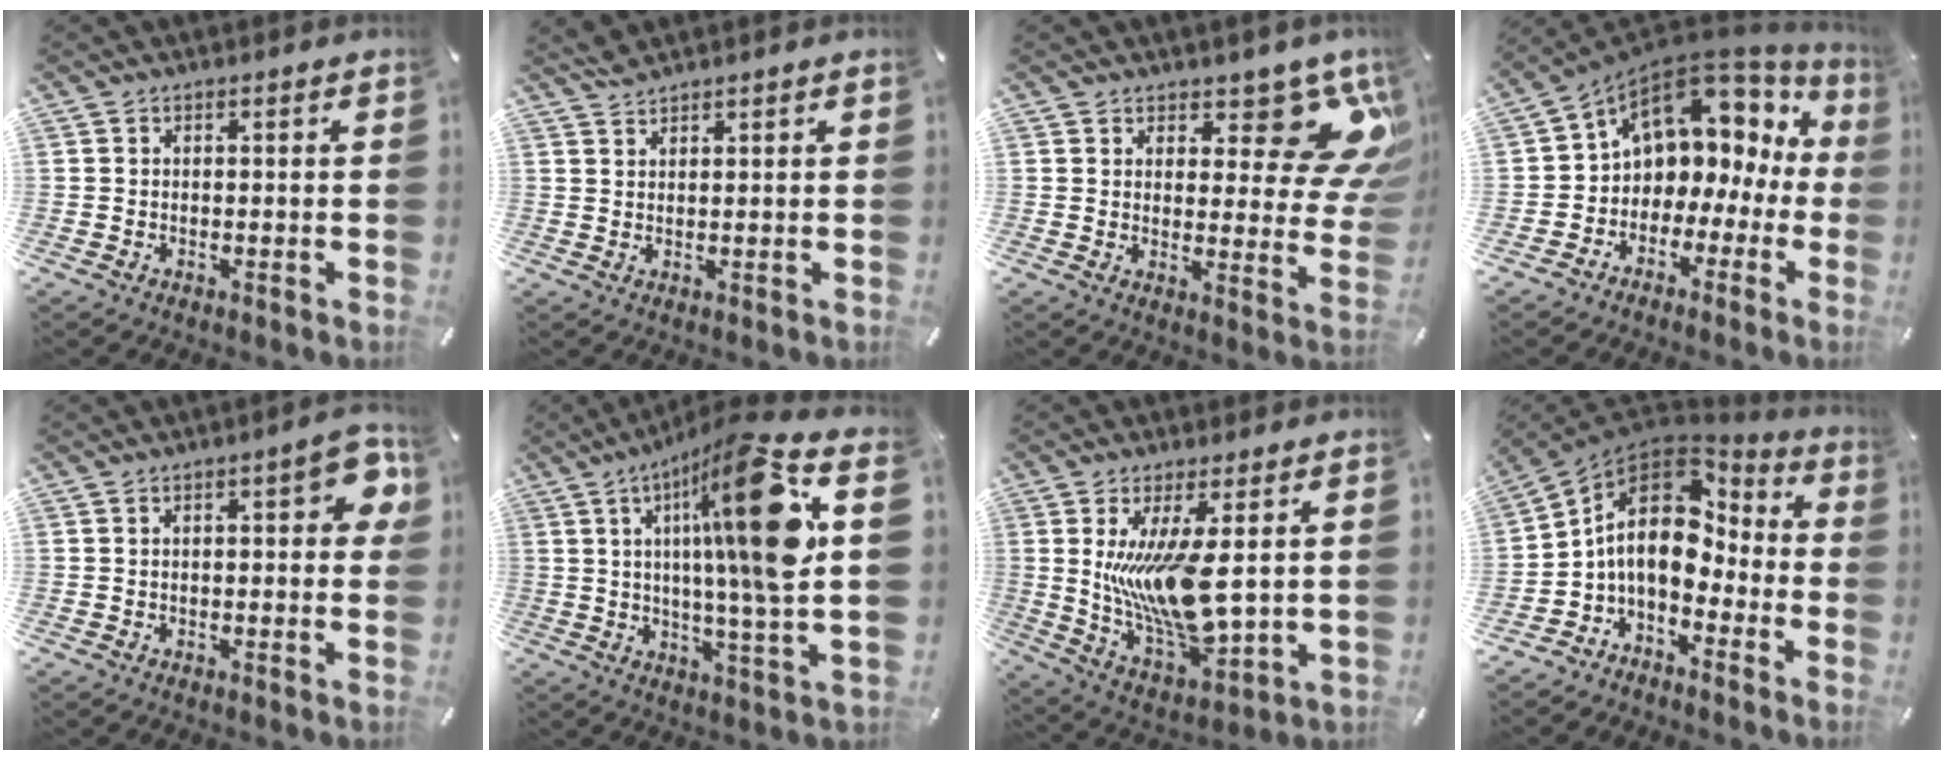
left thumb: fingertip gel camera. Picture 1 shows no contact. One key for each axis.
{"total": 1.7, "fx": 1.7, "fy": 0.0, "fz": 0.2, "tx": -0.007, "ty": -0.003, "tz": 0.033}
{"total": 12.5, "fx": 9.2, "fy": 5.2, "fz": 6.7, "tx": -0.069, "ty": -0.082, "tz": 0.159}
{"total": 8.7, "fx": 4.3, "fy": 6.8, "fz": 3.3, "tx": -0.063, "ty": -0.046, "tz": 0.074}
{"total": 8.0, "fx": 1.7, "fy": 3.3, "fz": 7.1, "tx": -0.092, "ty": -0.002, "tz": 0.023}
{"total": 22.1, "fx": 7.2, "fy": 2.3, "fz": 20.8, "tx": -0.333, "ty": -0.037, "tz": 0.089}
{"total": 15.1, "fx": 3.6, "fy": 5.0, "fz": 13.8, "tx": -0.296, "ty": -0.041, "tz": 0.055}
{"total": 13.0, "fx": 0.0, "fy": 9.7, "fz": 8.7, "tx": -0.170, "ty": 0.002, "tz": -0.002}